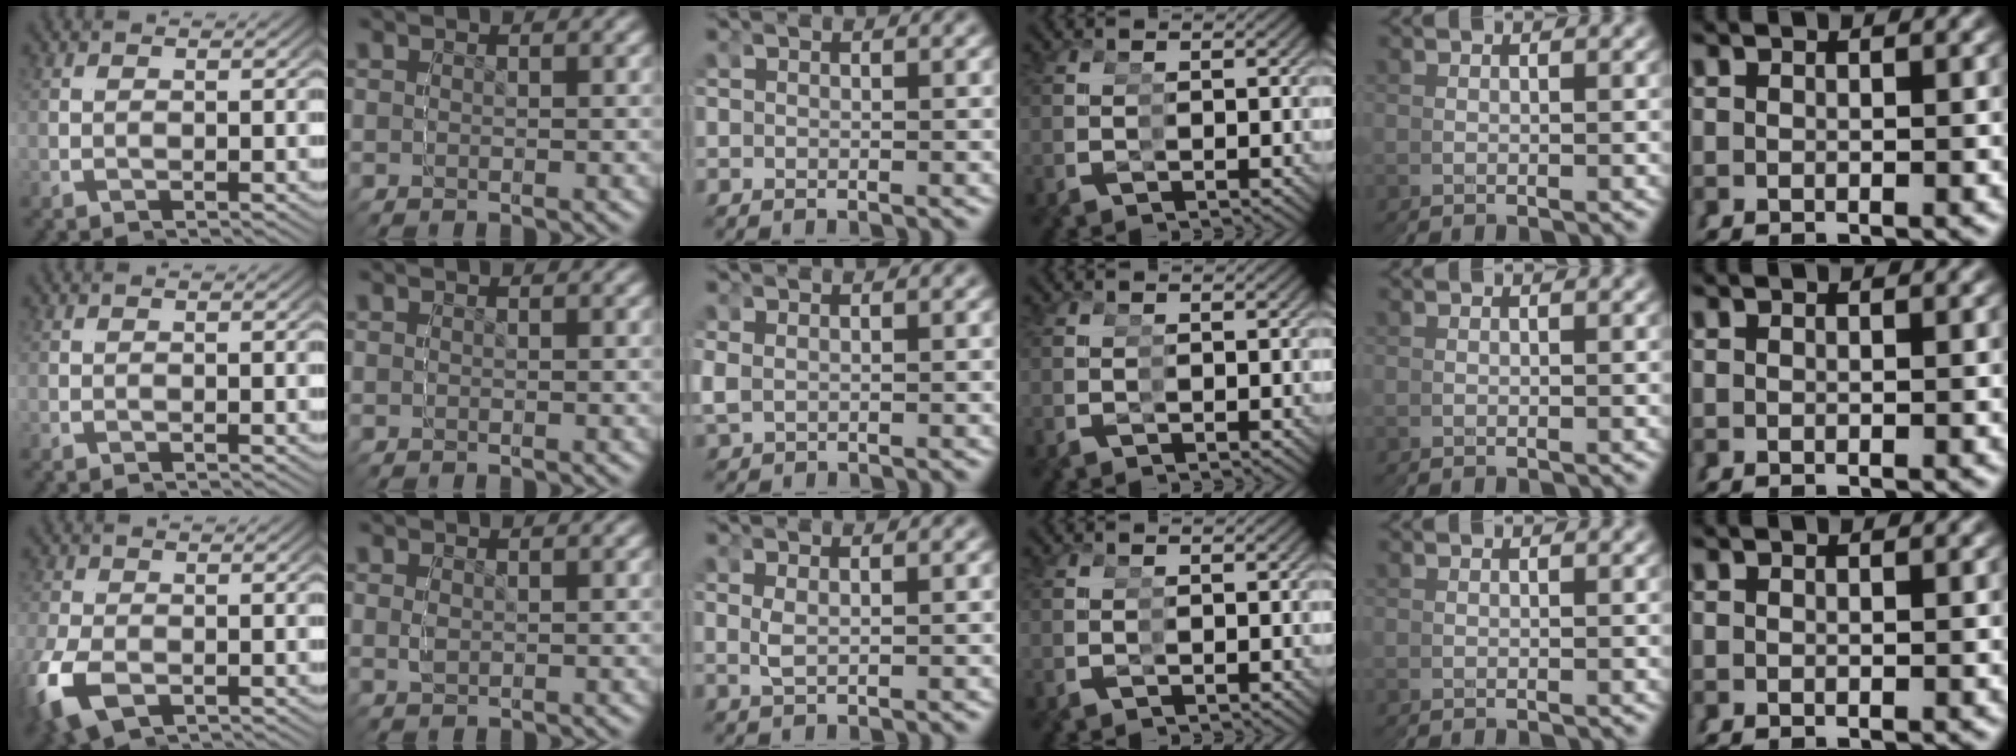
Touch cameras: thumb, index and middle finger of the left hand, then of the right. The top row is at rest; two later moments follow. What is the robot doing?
{"motion": "grasp_and_lifting", "object": "glasses"}